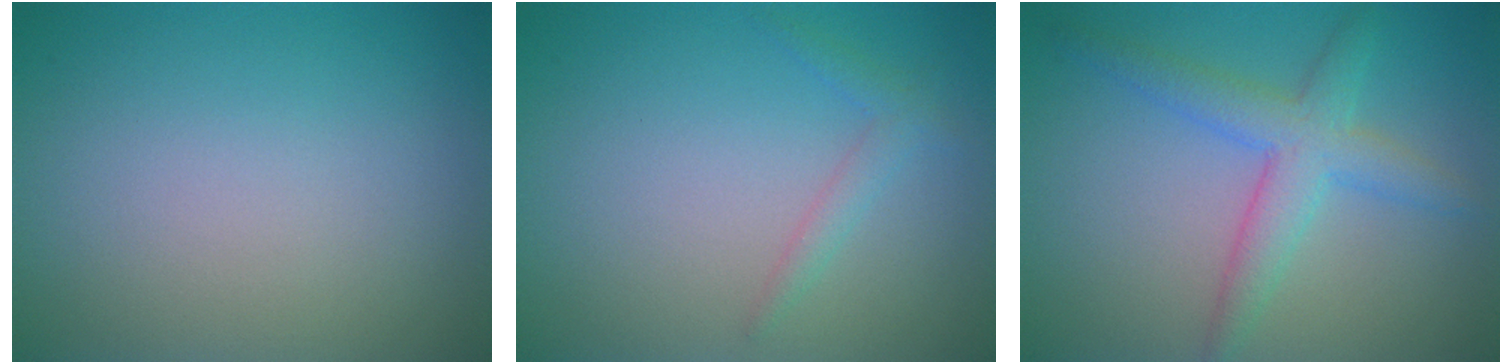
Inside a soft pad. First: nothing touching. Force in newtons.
{"total": 1.4, "press": 1.4, "slide": 0.1}
{"total": 4.1, "press": 4.1, "slide": 0.1}